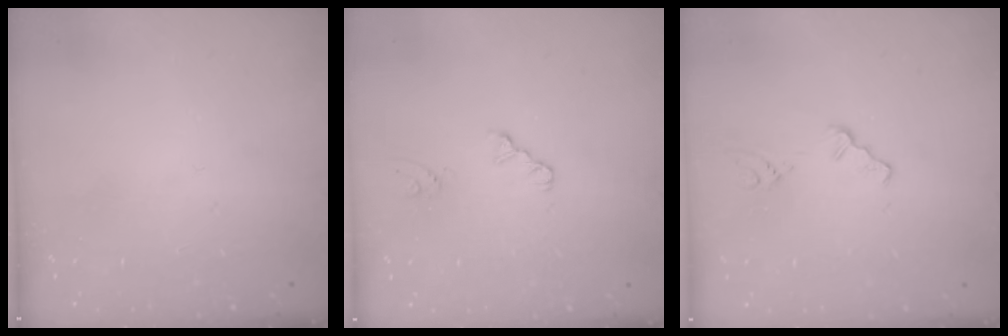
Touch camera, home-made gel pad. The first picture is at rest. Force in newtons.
{"total": 2.2, "press": 2.2, "slide": 0.3}
{"total": 1.9, "press": 1.9, "slide": 0.3}